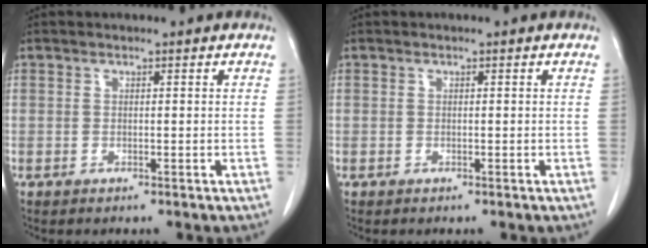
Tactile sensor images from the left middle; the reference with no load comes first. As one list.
[{"total": 0.0}]